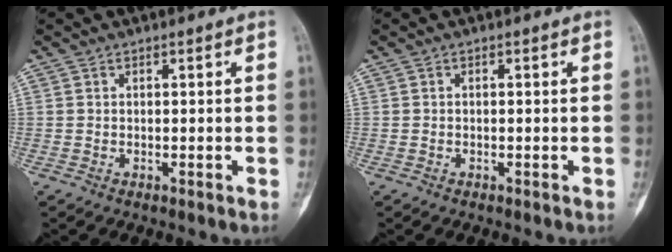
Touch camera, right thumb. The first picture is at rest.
{"total": 0.0}